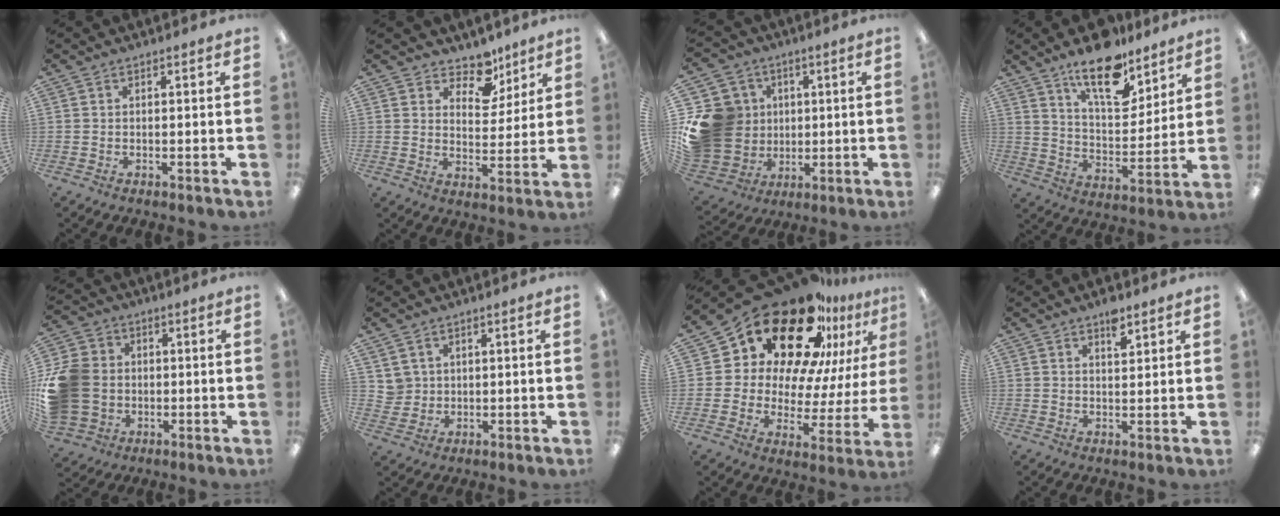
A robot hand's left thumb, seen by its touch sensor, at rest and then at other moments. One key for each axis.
{"total": 9.1, "fx": 6.7, "fy": 5.3, "fz": 3.0, "tx": -0.039, "ty": -0.045, "tz": 0.120}
{"total": 20.5, "fx": 1.7, "fy": 18.3, "fz": 9.0, "tx": -0.195, "ty": 0.004, "tz": 0.066}
{"total": 16.2, "fx": 12.0, "fy": 6.3, "fz": 8.7, "tx": -0.138, "ty": -0.070, "tz": 0.207}
{"total": 15.5, "fx": -0.5, "fy": 13.2, "fz": 8.1, "tx": -0.177, "ty": 0.020, "tz": -0.002}
{"total": 3.9, "fx": 2.1, "fy": 3.2, "fz": -0.3, "tx": -0.003, "ty": -0.003, "tz": 0.040}
{"total": 25.3, "fx": 18.2, "fy": 12.6, "fz": 12.3, "tx": -0.207, "ty": -0.134, "tz": 0.319}
{"total": 4.1, "fx": 3.0, "fy": 1.6, "fz": 2.2, "tx": -0.018, "ty": -0.020, "tz": 0.047}